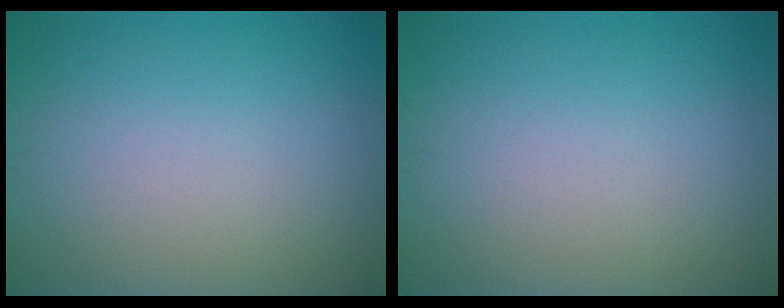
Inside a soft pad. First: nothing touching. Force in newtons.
{"total": 0.0}